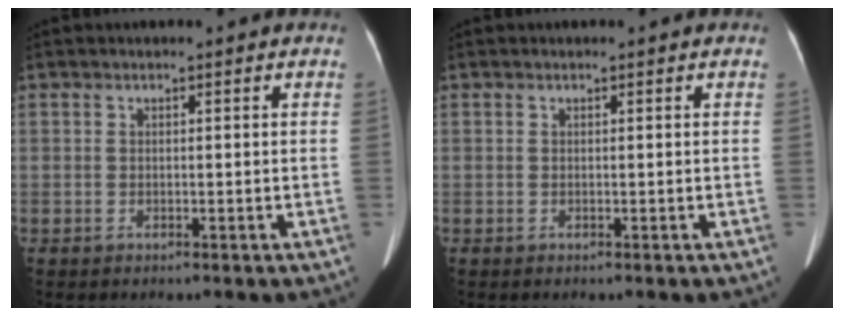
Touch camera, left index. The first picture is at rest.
{"total": 0.0}